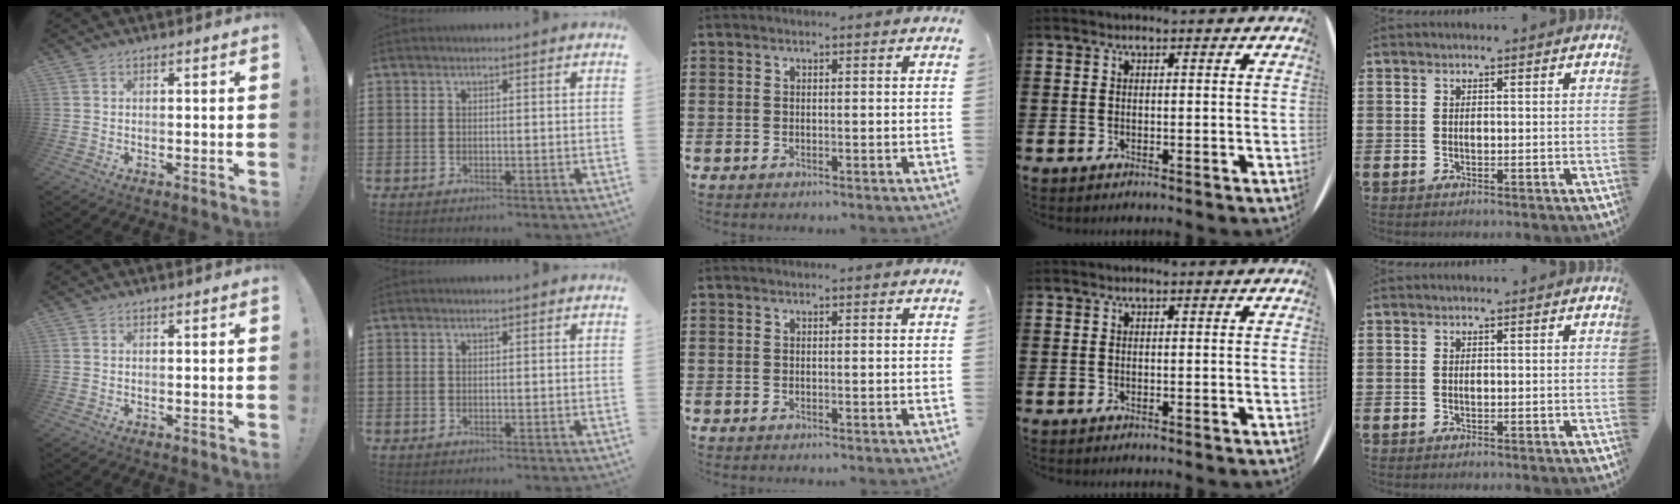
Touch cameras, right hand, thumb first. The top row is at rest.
{}